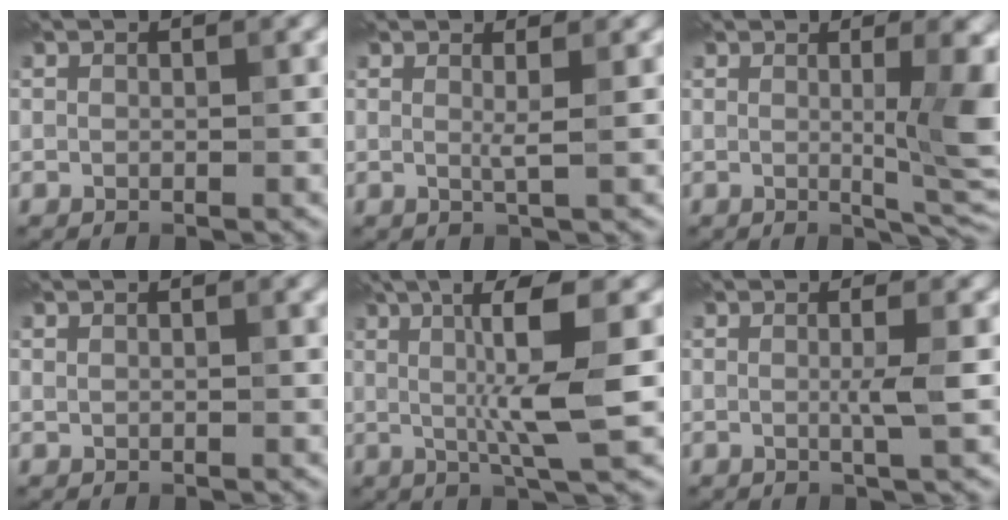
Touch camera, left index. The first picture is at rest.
{"total": 1.5, "force": [0.4, 0.3, 1.4], "torque": [-0.023, -0.003, 0.000]}
{"total": 8.0, "force": [0.5, 1.9, 7.7], "torque": [-0.085, -0.008, 0.009]}
{"total": 1.2, "force": [0.9, 0.4, 0.8], "torque": [-0.011, 0.003, 0.013]}
{"total": 8.4, "force": [1.2, 1.3, 8.2], "torque": [-0.126, -0.002, 0.021]}
{"total": 2.2, "force": [0.1, 0.3, 2.2], "torque": [-0.038, -0.003, -0.004]}